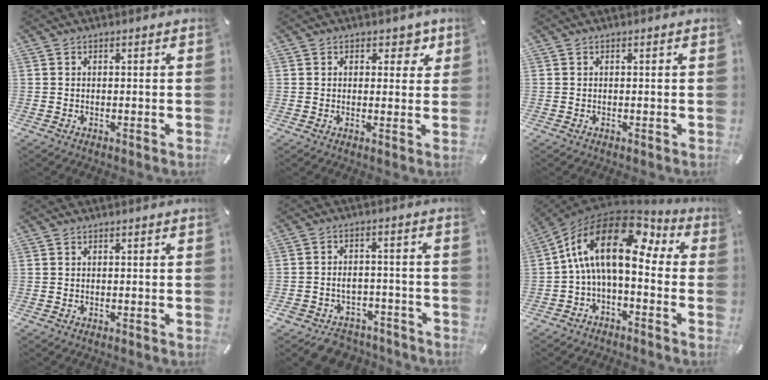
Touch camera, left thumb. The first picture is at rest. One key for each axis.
{"total": 4.4, "fx": 2.0, "fy": 3.2, "fz": 2.2, "tx": -0.001, "ty": -0.007, "tz": 0.026}
{"total": 0.0}
{"total": 0.0}
{"total": 6.3, "fx": -3.8, "fy": 4.7, "fz": 1.5, "tx": -0.020, "ty": 0.032, "tz": -0.067}
{"total": 17.5, "fx": 2.9, "fy": 9.0, "fz": 14.7, "tx": -0.290, "ty": -0.012, "tz": 0.047}